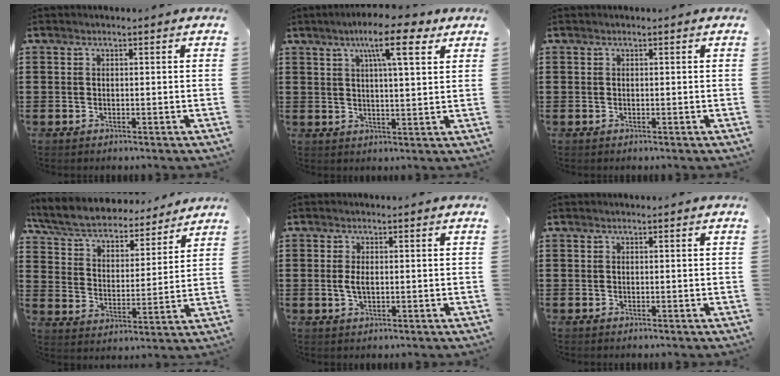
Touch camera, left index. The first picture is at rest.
{"total": 10.1, "force": [5.9, 2.0, 7.9], "torque": [-0.135, -0.007, 0.094]}
{"total": 0.0}
{"total": 6.4, "force": [6.0, 1.2, 1.9], "torque": [-0.066, -0.041, 0.102]}
{"total": 2.5, "force": [0.0, 1.1, 2.3], "torque": [-0.060, -0.003, -0.005]}
{"total": 0.0}